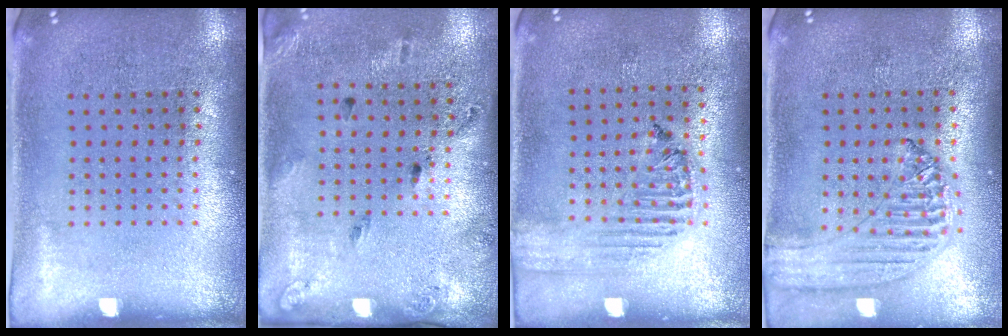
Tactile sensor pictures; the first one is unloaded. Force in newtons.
{"total": 1.8, "press": 1.1, "slide": 1.5}
{"total": 1.6, "press": 1.6, "slide": 0.3}
{"total": 1.3, "press": 1.3, "slide": 0.2}